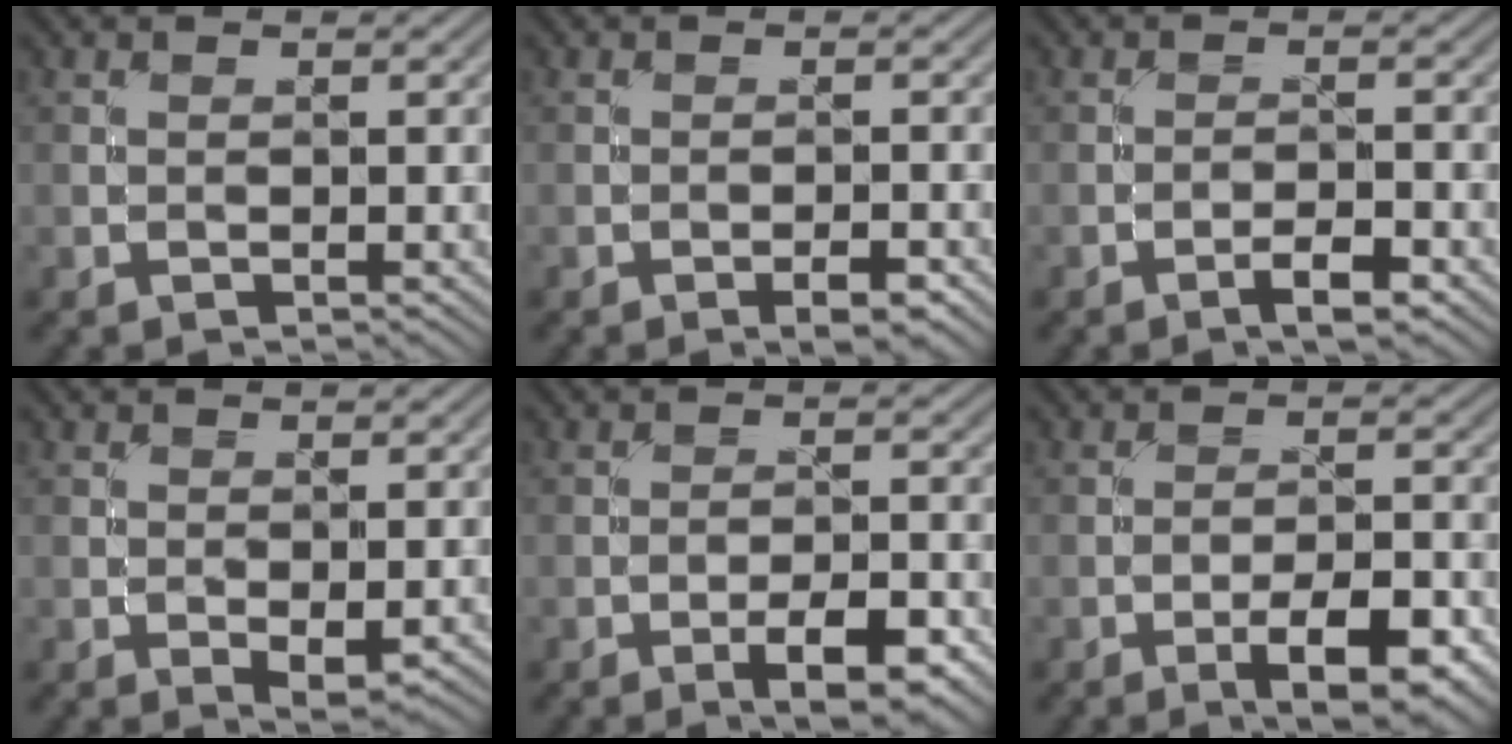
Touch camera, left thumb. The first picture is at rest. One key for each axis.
{"total": 2.4, "fx": -1.5, "fy": 0.7, "fz": 1.8, "tx": -0.029, "ty": 0.003, "tz": -0.023}
{"total": 3.0, "fx": -2.0, "fy": 0.6, "fz": 2.2, "tx": -0.042, "ty": 0.006, "tz": -0.037}
{"total": 2.6, "fx": -0.6, "fy": 1.2, "fz": 2.2, "tx": -0.034, "ty": -0.008, "tz": -0.004}
{"total": 5.3, "fx": -3.0, "fy": 1.6, "fz": 4.1, "tx": -0.064, "ty": 0.006, "tz": -0.041}
{"total": 6.8, "fx": -3.7, "fy": 2.0, "fz": 5.3, "tx": -0.081, "ty": 0.005, "tz": -0.053}